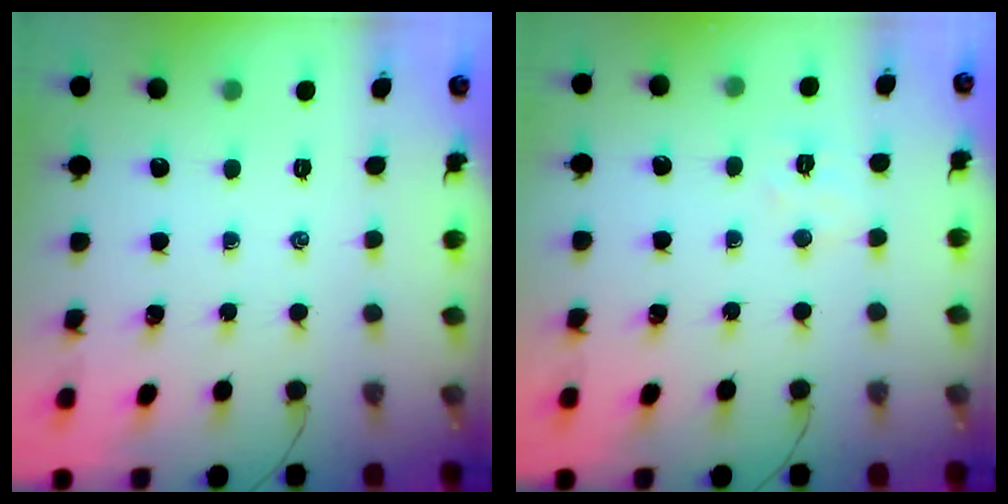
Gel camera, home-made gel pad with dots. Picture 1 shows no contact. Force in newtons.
{"total": 4.6, "press": 4.5, "slide": 0.9}